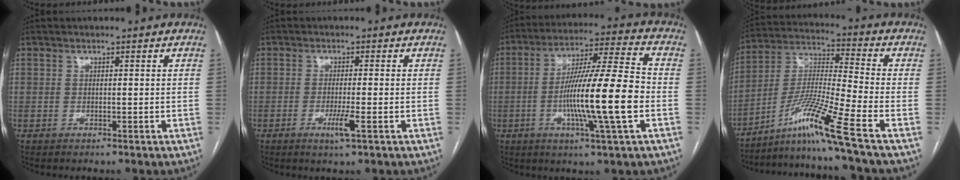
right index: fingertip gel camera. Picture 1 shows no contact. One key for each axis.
{"total": 3.3, "fx": -1.4, "fy": -0.2, "fz": 3.0, "tx": -0.058, "ty": -0.008, "tz": -0.026}
{"total": 15.8, "fx": -3.4, "fy": -0.2, "fz": 15.4, "tx": -0.269, "ty": -0.003, "tz": -0.065}
{"total": 13.0, "fx": -8.4, "fy": -2.9, "fz": 9.5, "tx": -0.196, "ty": -0.011, "tz": -0.152}